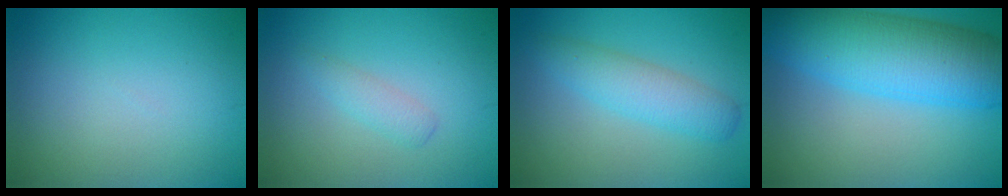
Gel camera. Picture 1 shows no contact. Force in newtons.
{"total": 1.5, "press": 1.5, "slide": 0.1}
{"total": 3.5, "press": 3.5, "slide": 0.0}
{"total": 10.7, "press": 10.7, "slide": 0.3}